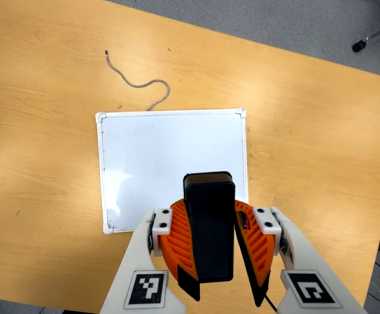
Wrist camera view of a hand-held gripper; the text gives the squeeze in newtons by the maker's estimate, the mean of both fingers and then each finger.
{"total": 10.1, "left": 10.0, "right": 10.3}